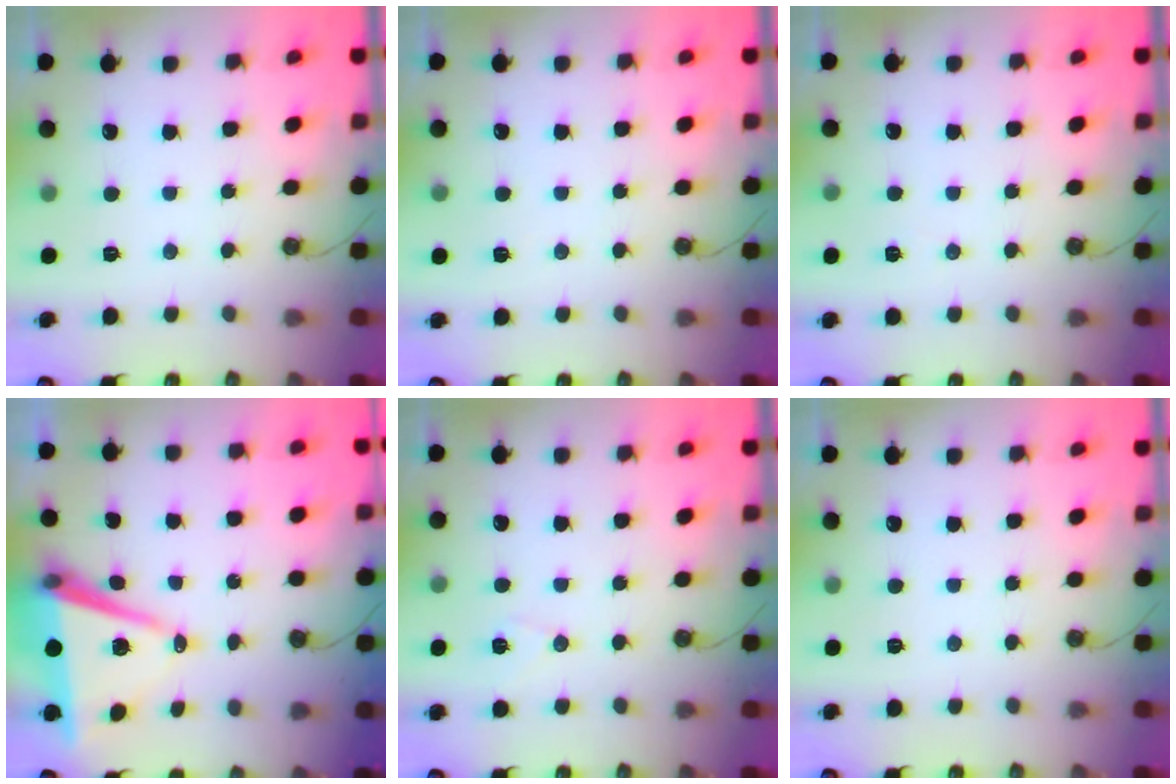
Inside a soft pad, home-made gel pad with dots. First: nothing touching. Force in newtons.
{"total": 2.0, "press": 0.8, "slide": 1.8}
{"total": 4.8, "press": 2.1, "slide": 4.3}
{"total": 10.4, "press": 9.6, "slide": 3.9}
{"total": 5.7, "press": 4.6, "slide": 3.3}
{"total": 0.0}